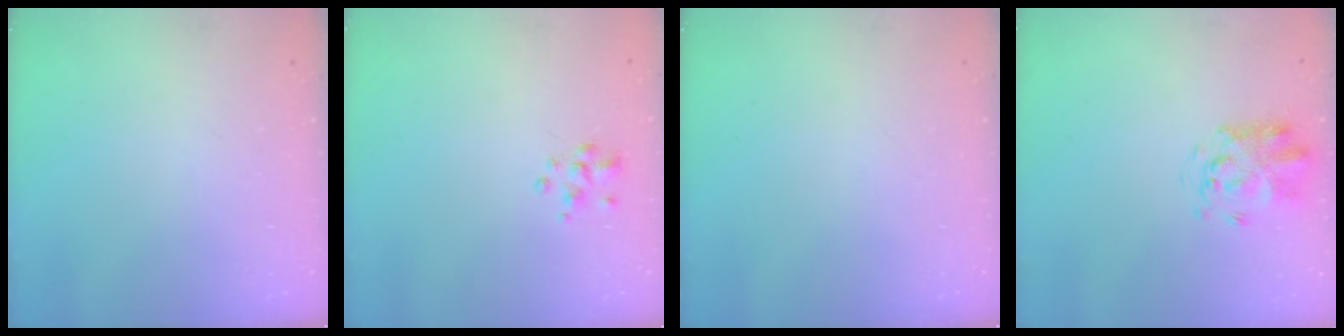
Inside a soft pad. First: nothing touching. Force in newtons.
{"total": 2.7, "press": 2.5, "slide": 0.9}
{"total": 0.0}
{"total": 3.2, "press": 3.2, "slide": 0.7}